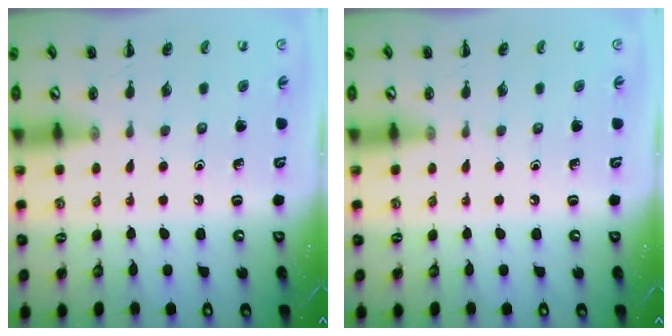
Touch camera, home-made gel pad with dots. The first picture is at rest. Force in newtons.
{"total": 0.0}